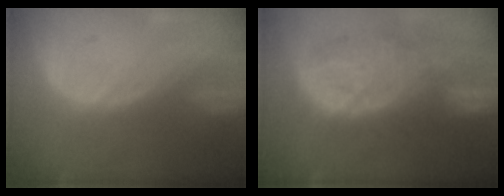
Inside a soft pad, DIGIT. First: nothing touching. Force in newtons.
{"total": 12.4, "press": 11.0, "slide": 5.7}